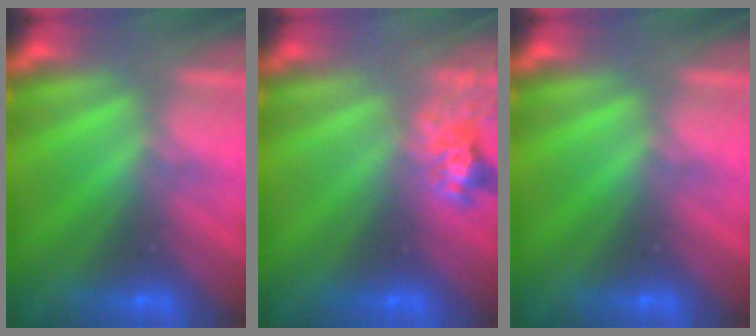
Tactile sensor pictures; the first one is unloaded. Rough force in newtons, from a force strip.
{"total": 2.4}
{"total": 0.0}